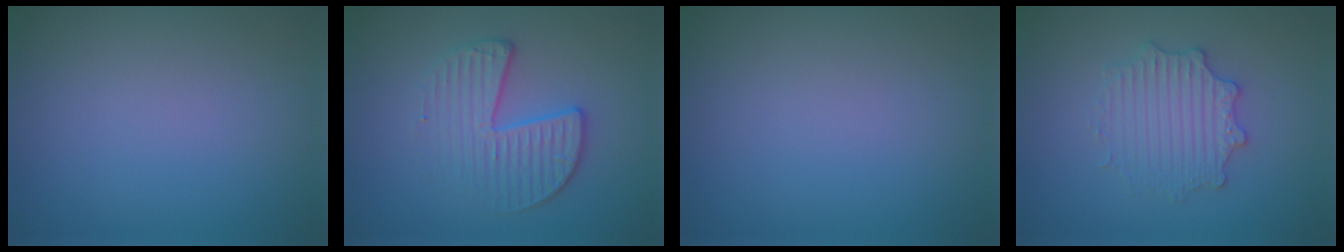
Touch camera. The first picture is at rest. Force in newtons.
{"total": 3.8, "press": 3.1, "slide": 2.1}
{"total": 0.0}
{"total": 3.0, "press": 2.9, "slide": 0.4}